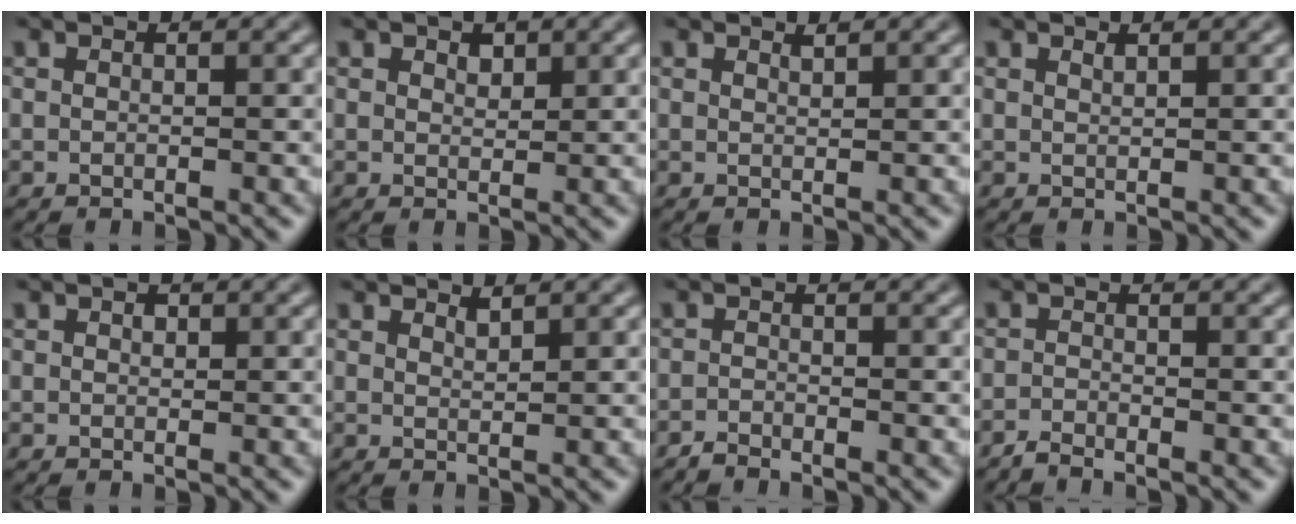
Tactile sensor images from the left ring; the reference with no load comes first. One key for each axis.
{"total": 1.0, "fx": 0.7, "fy": 0.6, "fz": 0.4, "tx": -0.007, "ty": 0.000, "tz": 0.012}
{"total": 0.6, "fx": 0.6, "fy": 0.0, "fz": 0.1, "tx": 0.000, "ty": -0.003, "tz": 0.011}
{"total": 0.5, "fx": 0.5, "fy": 0.0, "fz": 0.2, "tx": -0.002, "ty": -0.001, "tz": 0.010}
{"total": 0.6, "fx": 0.3, "fy": 0.4, "fz": 0.3, "tx": -0.004, "ty": 0.000, "tz": 0.001}
{"total": 0.9, "fx": 0.9, "fy": 0.1, "fz": 0.3, "tx": -0.005, "ty": -0.001, "tz": 0.016}
{"total": 1.1, "fx": -1.0, "fy": 0.1, "fz": 0.2, "tx": -0.004, "ty": 0.001, "tz": -0.024}
{"total": 1.4, "fx": -1.3, "fy": 0.1, "fz": 0.5, "tx": -0.010, "ty": -0.002, "tz": -0.032}